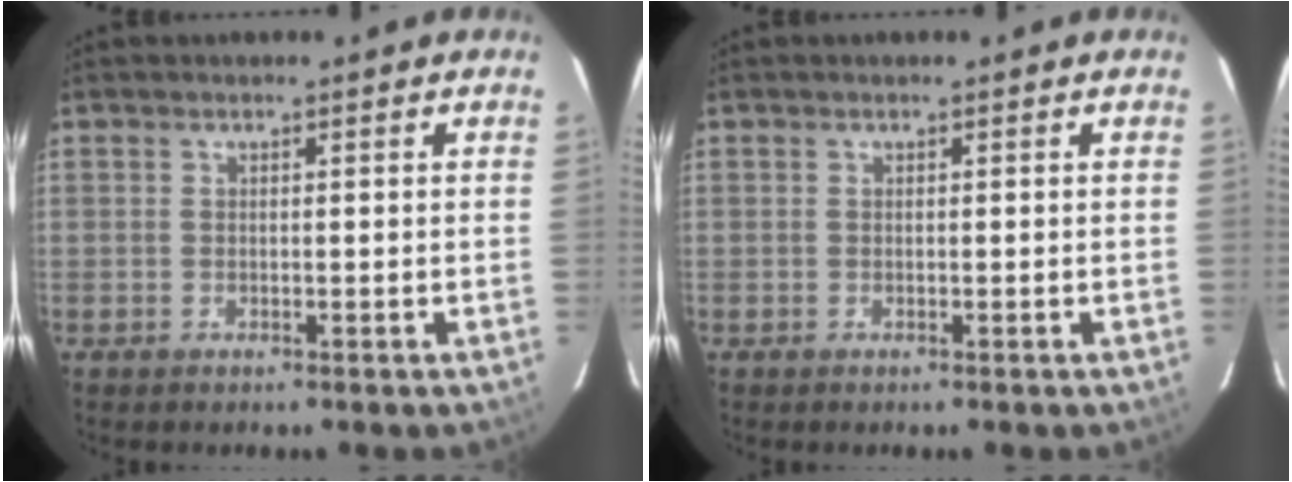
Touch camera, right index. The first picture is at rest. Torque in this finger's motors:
{"motor_torque": [0.00, 0.00, 0.00, -0.01]}